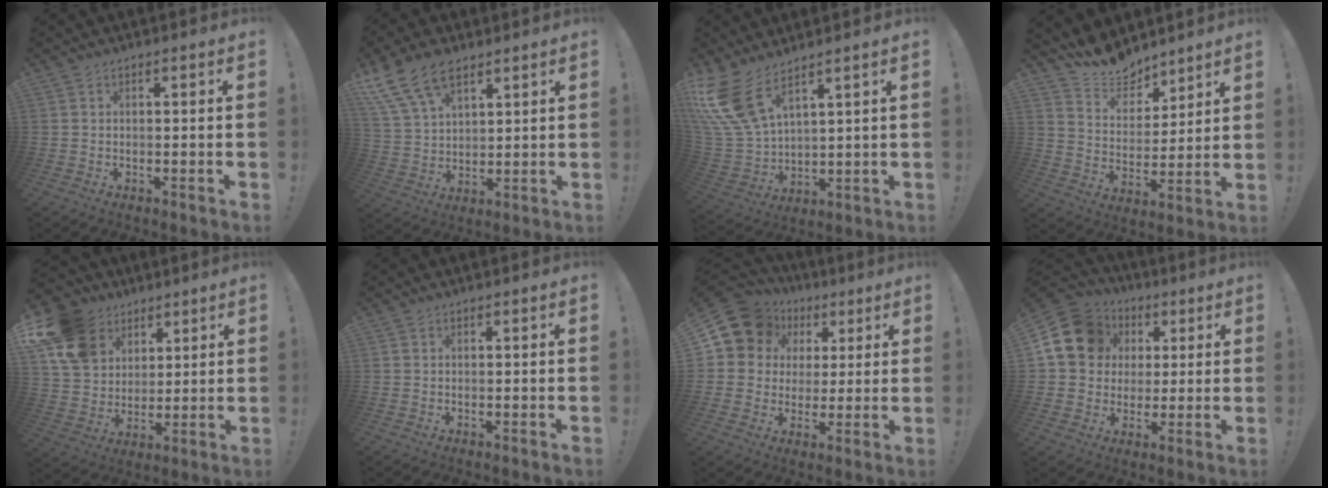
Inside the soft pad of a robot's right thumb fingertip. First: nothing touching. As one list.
[{"total": 12.9, "force": [8.5, 6.9, 6.9], "torque": [-0.138, -0.042, 0.162]}, {"total": 13.7, "force": [9.1, 5.6, 8.5], "torque": [-0.192, -0.054, 0.173]}, {"total": 10.6, "force": [9.8, 3.8, 1.4], "torque": [-0.038, -0.089, 0.187]}, {"total": 16.4, "force": [7.3, 12.7, 7.4], "torque": [-0.129, -0.033, 0.149]}, {"total": 0.0}, {"total": 12.0, "force": [4.8, 10.1, 4.1], "torque": [-0.062, -0.027, 0.100]}, {"total": 15.5, "force": [4.8, 13.1, 6.8], "torque": [-0.102, -0.015, 0.101]}]